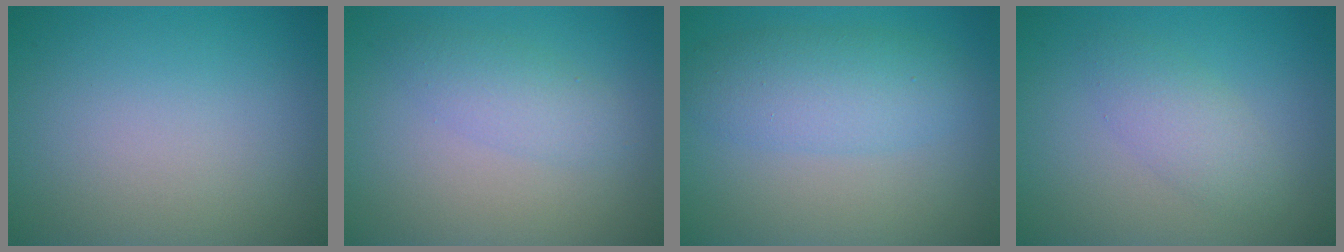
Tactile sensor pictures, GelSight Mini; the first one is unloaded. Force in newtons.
{"total": 2.2, "press": 2.2, "slide": 0.1}
{"total": 4.3, "press": 4.3, "slide": 0.0}
{"total": 2.5, "press": 2.5, "slide": 0.0}